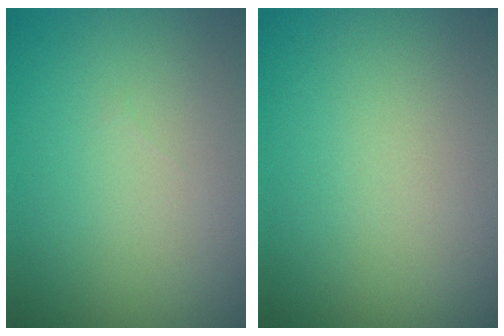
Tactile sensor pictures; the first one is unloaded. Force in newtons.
{"total": 0.0}